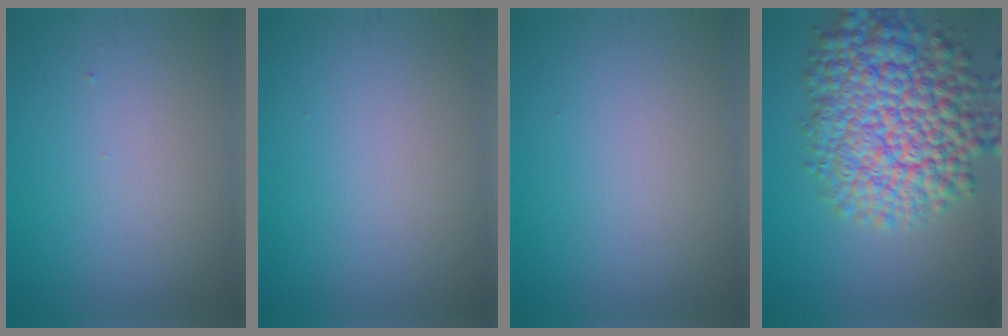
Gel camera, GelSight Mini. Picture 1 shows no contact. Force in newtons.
{"total": 0.0}
{"total": 0.0}
{"total": 12.8, "press": 12.8, "slide": 0.5}